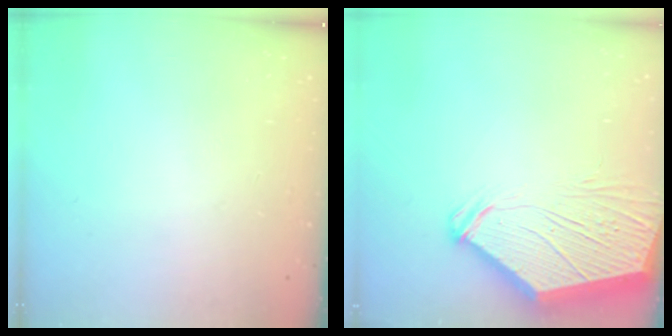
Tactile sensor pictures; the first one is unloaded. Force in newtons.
{"total": 13.8, "press": 13.6, "slide": 2.0}